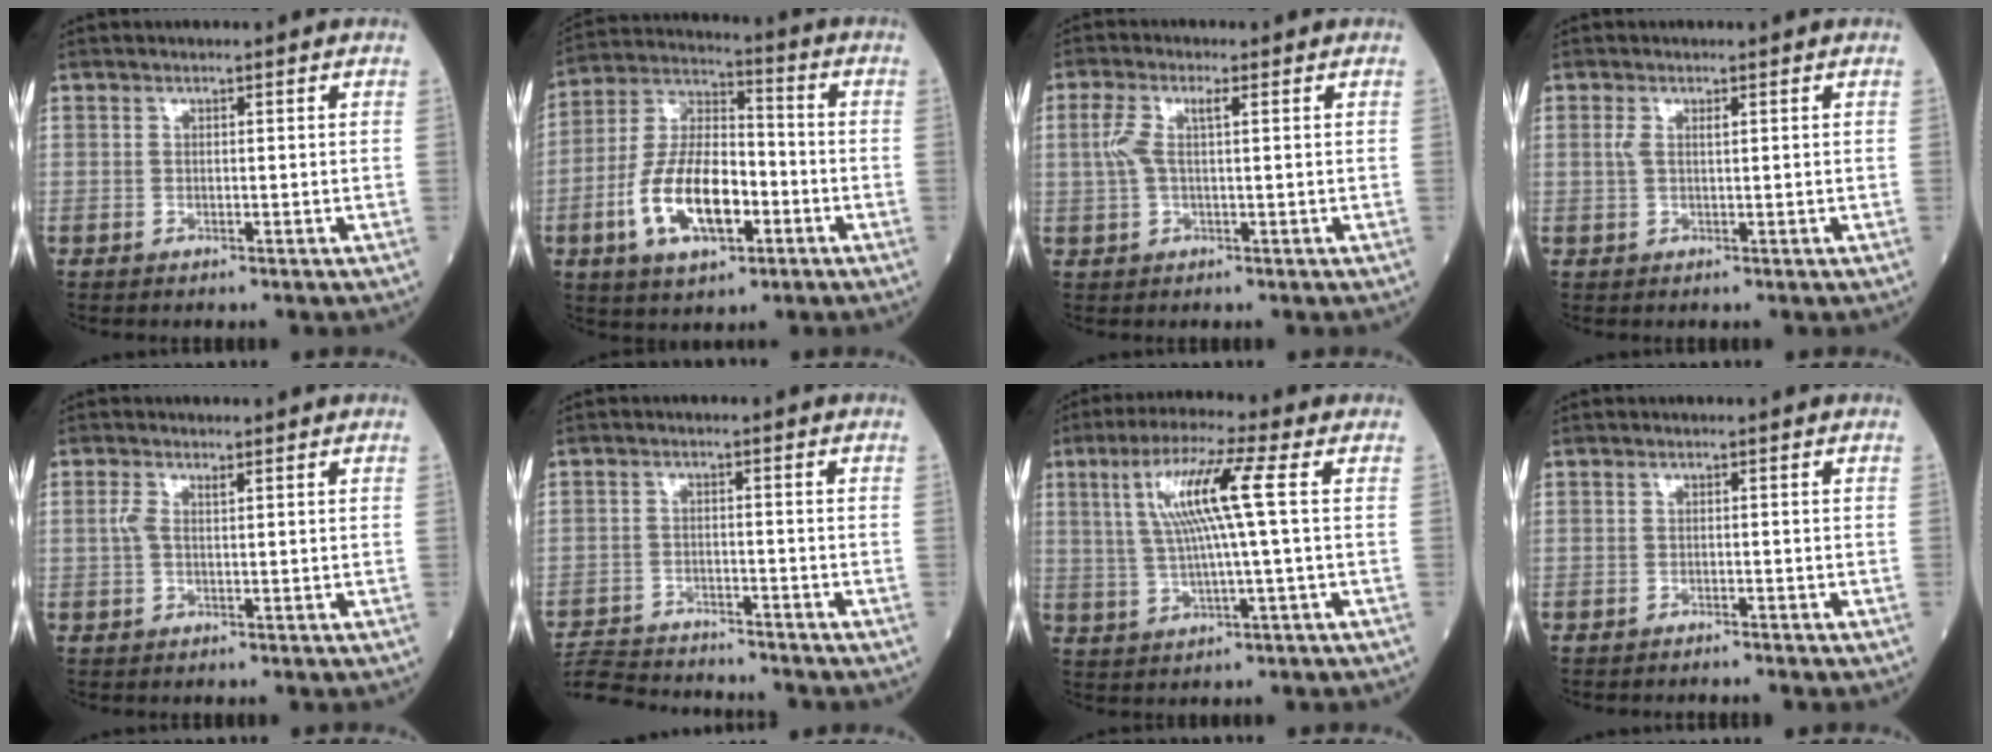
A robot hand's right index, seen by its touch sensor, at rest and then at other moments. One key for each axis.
{"total": 14.2, "fx": -4.5, "fy": 6.2, "fz": 12.0, "tx": -0.244, "ty": 0.010, "tz": -0.079}
{"total": 4.2, "fx": 1.0, "fy": 1.1, "fz": 3.9, "tx": -0.107, "ty": 0.022, "tz": 0.020}
{"total": 1.7, "fx": 0.6, "fy": 0.5, "fz": 1.6, "tx": -0.041, "ty": 0.011, "tz": 0.013}
{"total": 2.0, "fx": 0.6, "fy": 0.7, "fz": 1.8, "tx": -0.052, "ty": 0.016, "tz": 0.016}
{"total": 12.1, "fx": -11.7, "fy": 1.1, "fz": 3.1, "tx": -0.058, "ty": 0.000, "tz": -0.181}
{"total": 10.0, "fx": 2.2, "fy": -0.5, "fz": 9.7, "tx": -0.190, "ty": 0.014, "tz": 0.041}
{"total": 2.0, "fx": -1.9, "fy": -0.1, "fz": 0.6, "tx": -0.010, "ty": -0.001, "tz": -0.024}